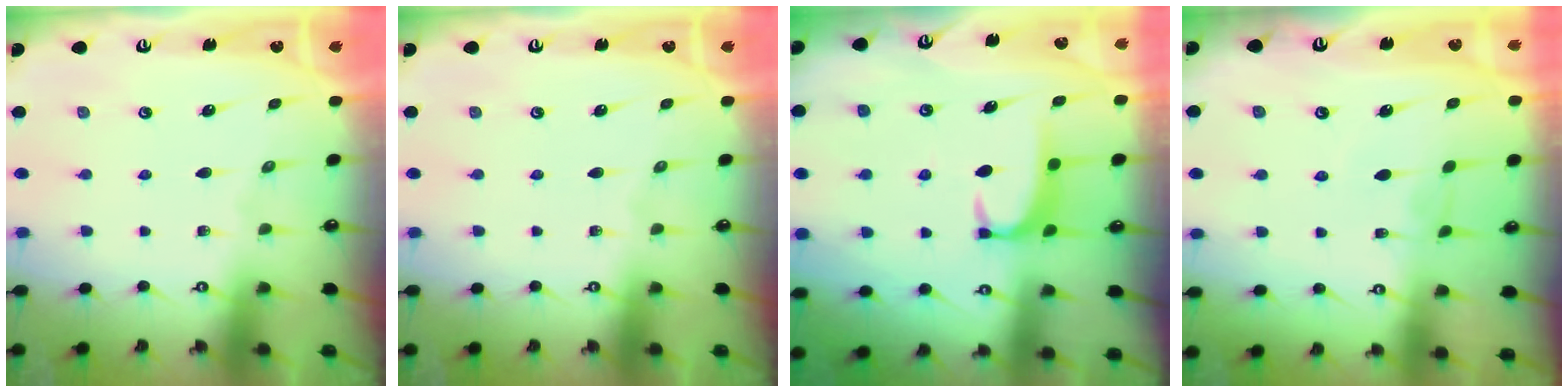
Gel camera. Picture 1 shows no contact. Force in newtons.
{"total": 0.0}
{"total": 1.6, "press": 1.5, "slide": 0.5}
{"total": 2.1, "press": 2.0, "slide": 0.3}